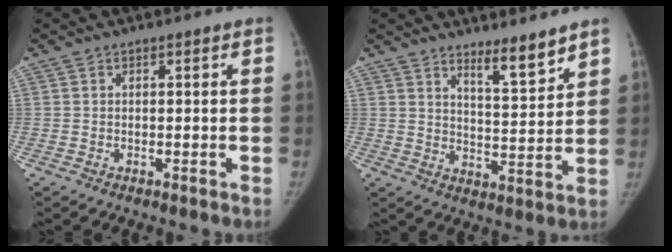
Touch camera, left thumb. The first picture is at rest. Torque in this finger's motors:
{"motor_torque": [0.05, 0.00, 0.12, 0.12, 0.07]}